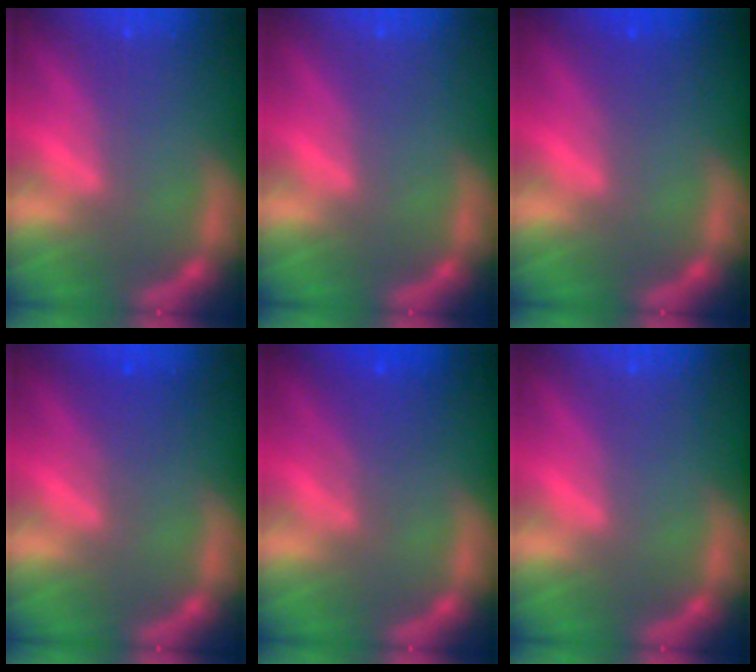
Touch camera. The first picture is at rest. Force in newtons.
{"total": 0.0}
{"total": 0.9}
{"total": 2.0}
{"total": 3.0}
{"total": 0.0}